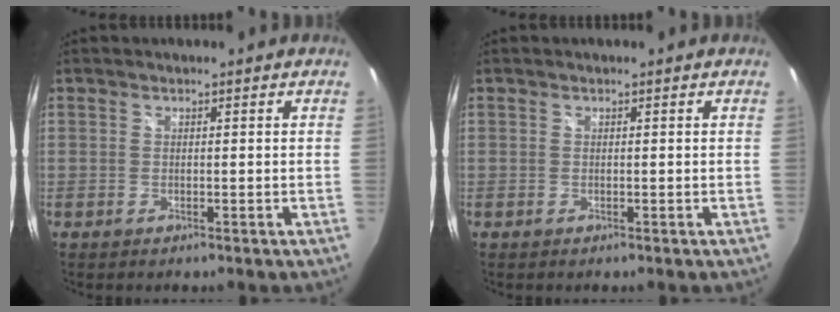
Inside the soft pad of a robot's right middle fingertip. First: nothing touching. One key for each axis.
{"total": 0.0}